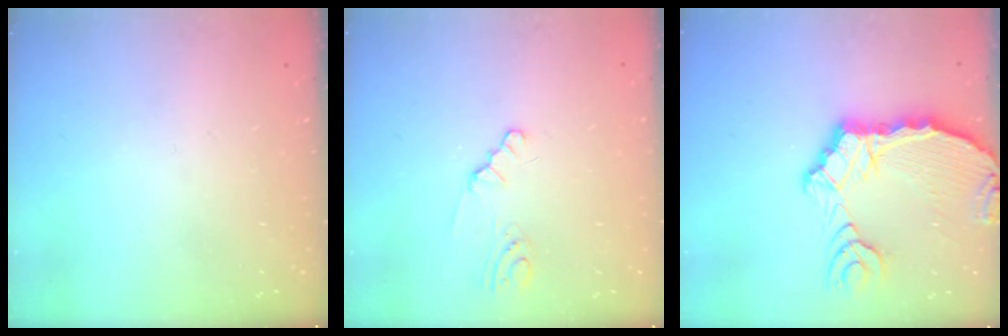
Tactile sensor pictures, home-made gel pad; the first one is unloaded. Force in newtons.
{"total": 0.8, "press": 0.8, "slide": 0.2}
{"total": 11.8, "press": 11.7, "slide": 1.5}